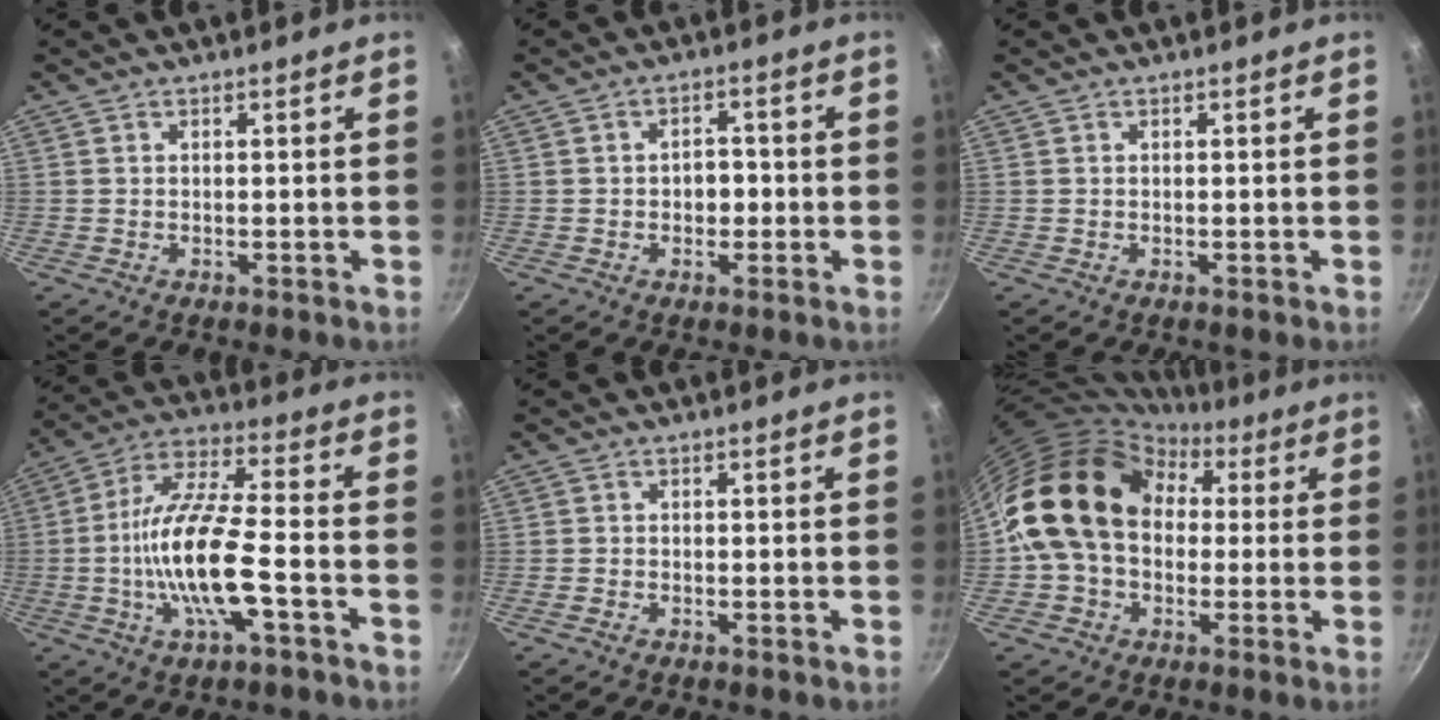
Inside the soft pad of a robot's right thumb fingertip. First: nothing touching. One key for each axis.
{"total": 3.7, "fx": -0.5, "fy": 2.7, "fz": 2.5, "tx": -0.015, "ty": 0.014, "tz": -0.009}
{"total": 0.0}
{"total": 16.2, "fx": -4.6, "fy": 5.0, "fz": 14.7, "tx": -0.282, "ty": 0.032, "tz": -0.099}
{"total": 1.1, "fx": -0.9, "fy": 0.5, "fz": 0.5, "tx": -0.020, "ty": 0.008, "tz": -0.021}
{"total": 18.7, "fx": 1.8, "fy": 14.4, "fz": 11.7, "tx": -0.181, "ty": 0.047, "tz": 0.020}